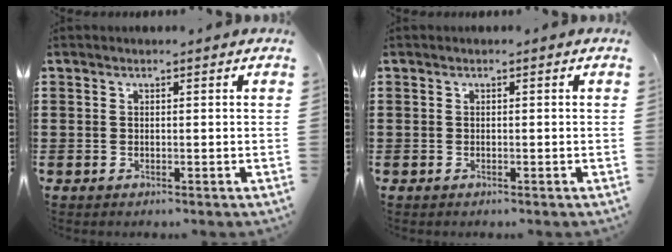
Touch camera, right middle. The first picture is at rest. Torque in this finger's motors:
{"motor_torque": [0.09, -0.10, 0.10, 0.01]}